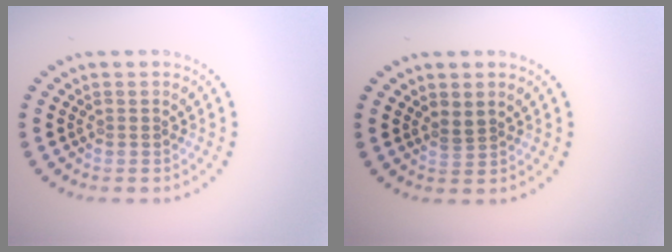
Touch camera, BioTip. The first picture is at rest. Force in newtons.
{"total": 1.2, "press": 1.0, "slide": 0.7}